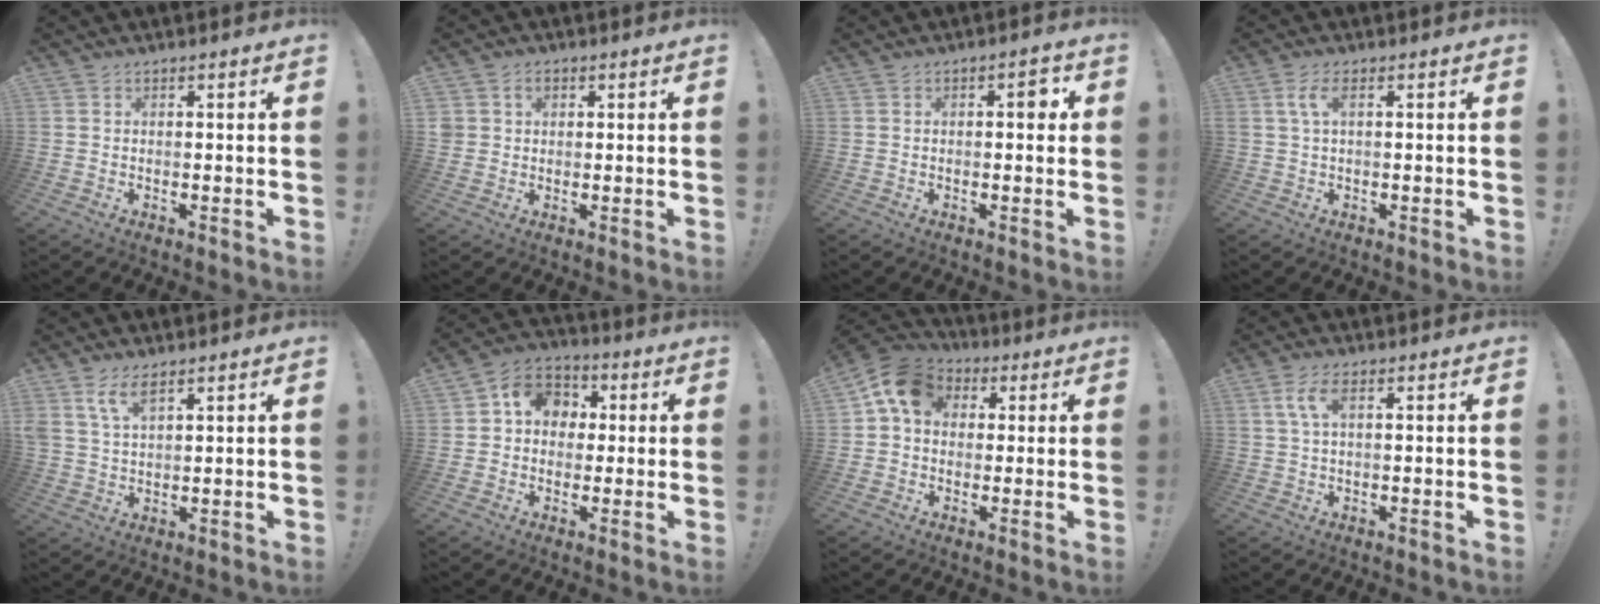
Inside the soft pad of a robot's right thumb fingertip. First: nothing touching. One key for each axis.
{"total": 3.0, "fx": 0.9, "fy": 2.7, "fz": 1.0, "tx": -0.020, "ty": 0.005, "tz": 0.020}
{"total": 2.9, "fx": 0.2, "fy": 1.3, "fz": 2.5, "tx": -0.026, "ty": 0.003, "tz": -0.005}
{"total": 4.0, "fx": 1.2, "fy": 1.3, "fz": 3.6, "tx": -0.067, "ty": 0.004, "tz": 0.021}
{"total": 6.2, "fx": 3.9, "fy": 2.2, "fz": 4.2, "tx": -0.086, "ty": -0.008, "tz": 0.075}
{"total": 9.3, "fx": 1.2, "fy": 8.3, "fz": 4.1, "tx": -0.055, "ty": 0.007, "tz": 0.029}
{"total": 10.3, "fx": 2.9, "fy": 8.0, "fz": 5.8, "tx": -0.085, "ty": 0.006, "tz": 0.059}
{"total": 5.2, "fx": 1.8, "fy": 2.0, "fz": 4.4, "tx": -0.083, "ty": 0.007, "tz": 0.032}